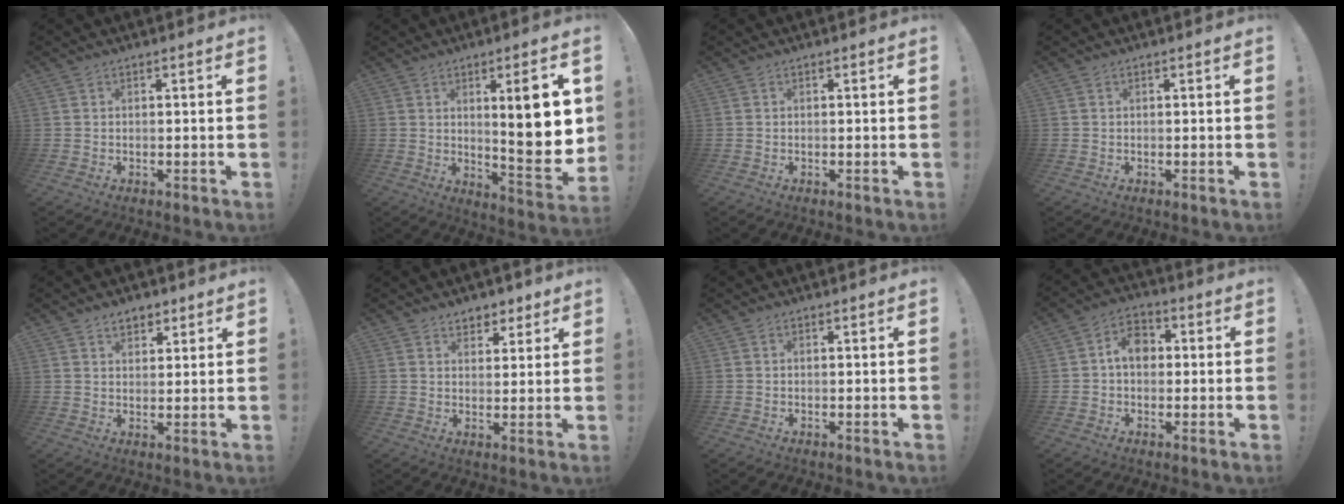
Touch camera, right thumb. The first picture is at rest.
{"total": 16.3, "force": [3.7, 3.7, 15.5], "torque": [-0.196, -0.029, 0.051]}
{"total": 0.0}
{"total": 0.0}
{"total": 4.5, "force": [3.0, 2.9, 1.6], "torque": [-0.017, -0.013, 0.053]}
{"total": 5.0, "force": [3.5, 3.5, 1.0], "torque": [0.001, -0.024, 0.063]}
{"total": 0.0}
{"total": 7.7, "force": [0.9, 5.7, 5.1], "torque": [-0.069, 0.009, 0.017]}